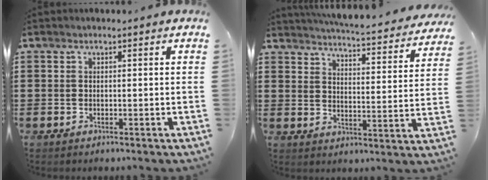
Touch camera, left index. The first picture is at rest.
{"total": 4.4, "force": [4.3, -0.4, 1.0], "torque": [-0.036, -0.045, 0.067]}